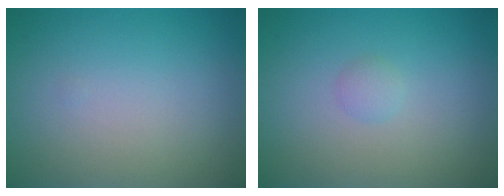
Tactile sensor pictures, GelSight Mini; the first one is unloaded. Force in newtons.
{"total": 0.8, "press": 0.8, "slide": 0.1}